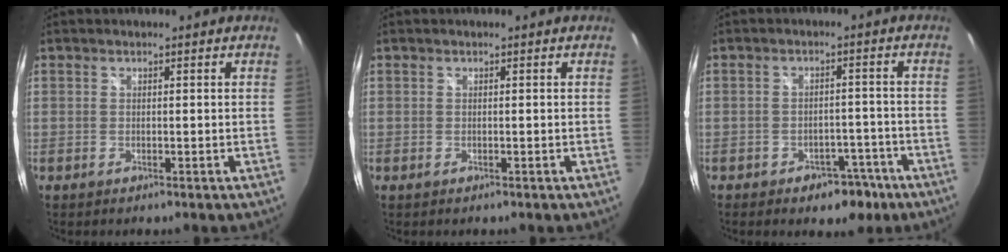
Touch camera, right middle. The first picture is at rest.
{"total": 0.7, "force": [0.2, -0.7, -0.1], "torque": [0.003, -0.003, 0.000]}
{"total": 5.1, "force": [-3.6, 2.9, 2.1], "torque": [-0.037, 0.014, -0.035]}